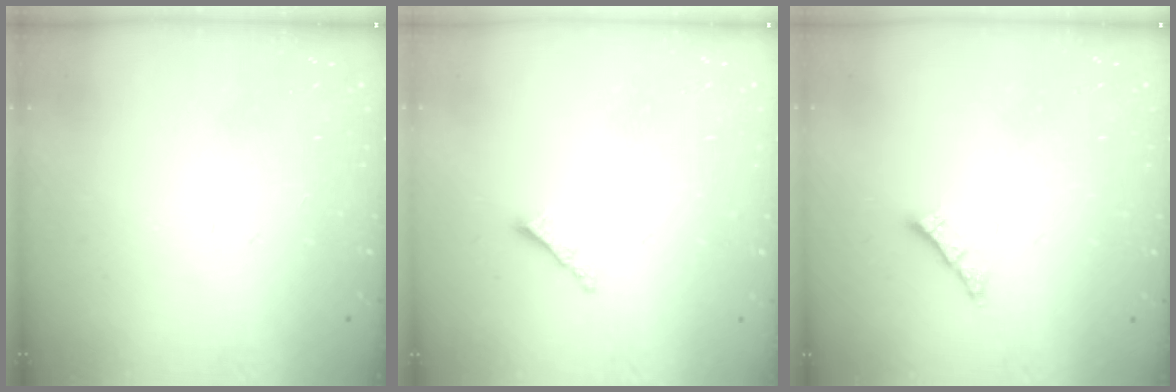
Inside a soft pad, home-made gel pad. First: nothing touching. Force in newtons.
{"total": 1.8, "press": 1.7, "slide": 0.5}
{"total": 1.2, "press": 1.2, "slide": 0.3}